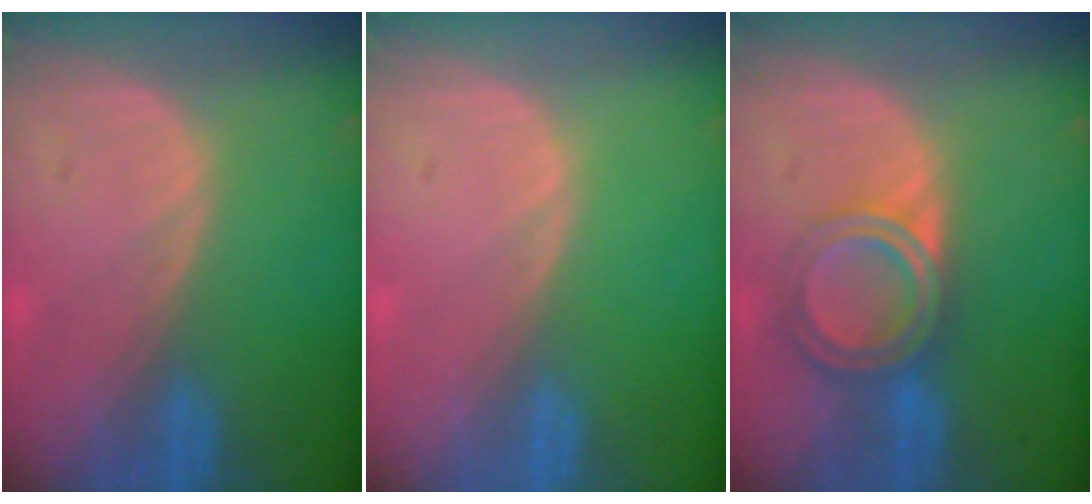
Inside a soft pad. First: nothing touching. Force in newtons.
{"total": 0.0}
{"total": 6.4, "press": 5.4, "slide": 3.4}